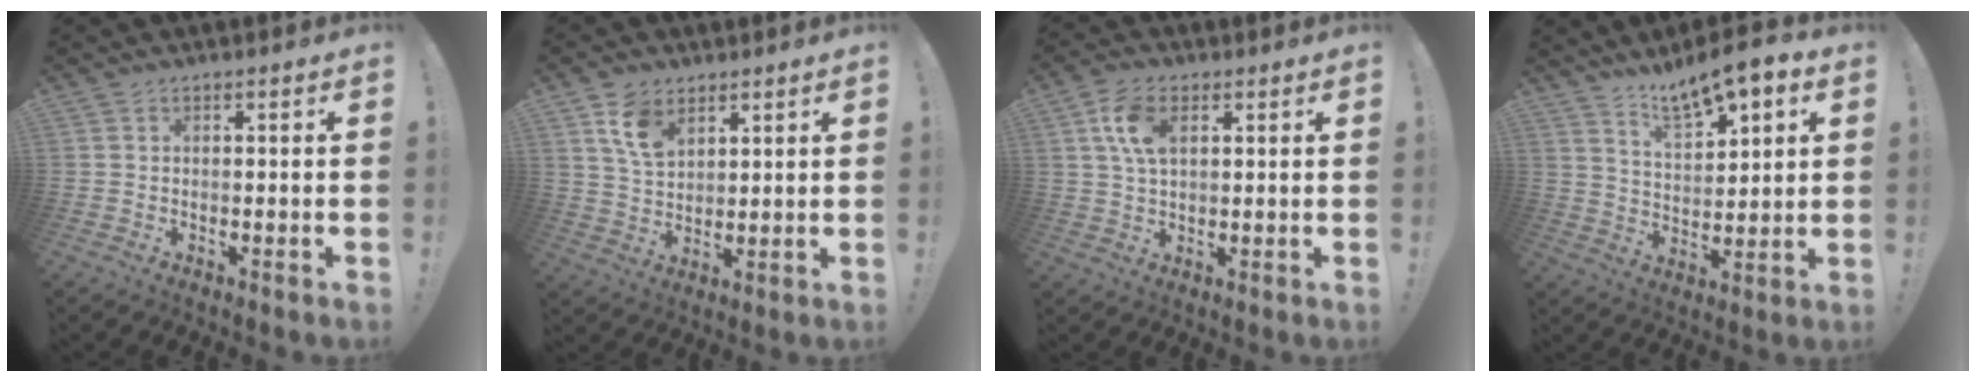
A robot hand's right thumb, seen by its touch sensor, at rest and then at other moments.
{"total": 9.2, "force": [5.3, 5.7, 4.9], "torque": [-0.081, -0.017, 0.102]}
{"total": 9.0, "force": [3.1, 5.5, 6.5], "torque": [-0.120, 0.006, 0.059]}
{"total": 11.0, "force": [8.9, 3.2, 5.6], "torque": [-0.099, -0.059, 0.158]}